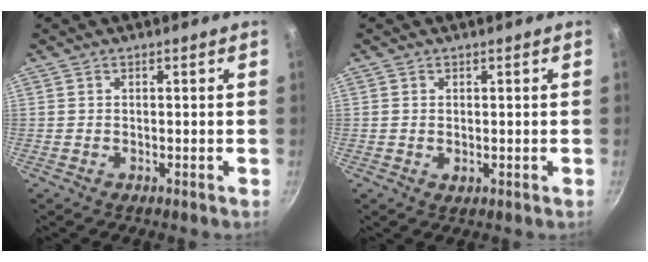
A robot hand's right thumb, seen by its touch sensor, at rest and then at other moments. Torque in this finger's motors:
{"motor_torque": [-0.35, 0.04, 0.10, 0.28, -0.03]}